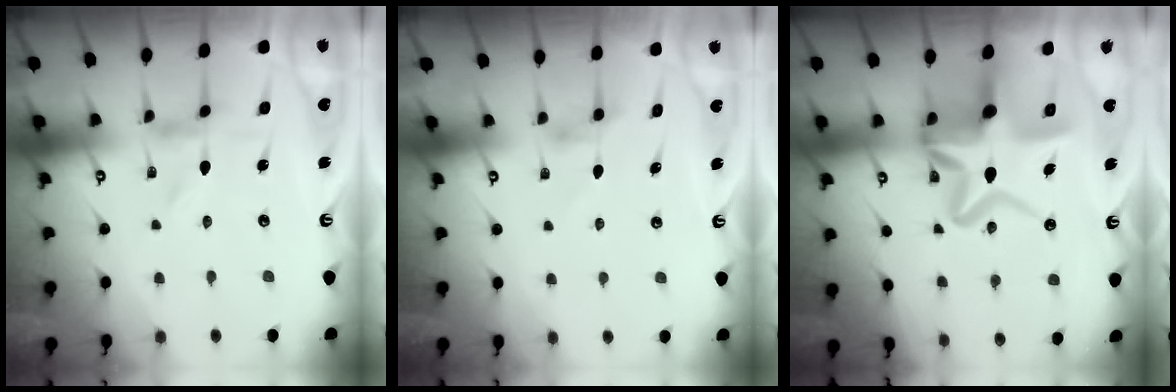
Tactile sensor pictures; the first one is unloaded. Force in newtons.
{"total": 2.0, "press": 2.0, "slide": 0.4}
{"total": 17.3, "press": 17.1, "slide": 2.0}